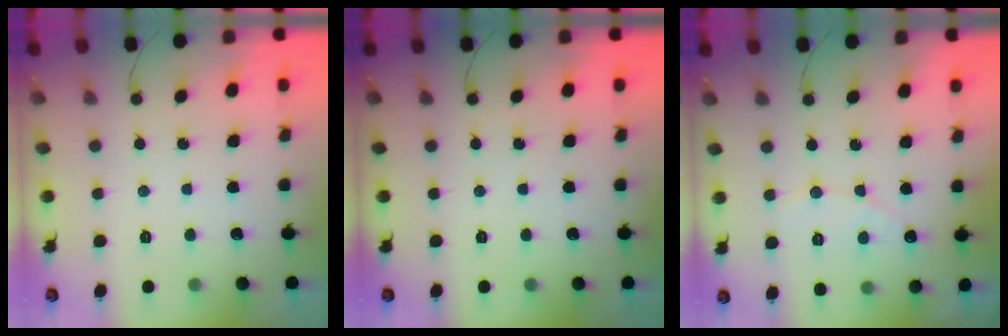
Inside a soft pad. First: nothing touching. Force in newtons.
{"total": 0.0}
{"total": 5.2, "press": 5.2, "slide": 0.4}